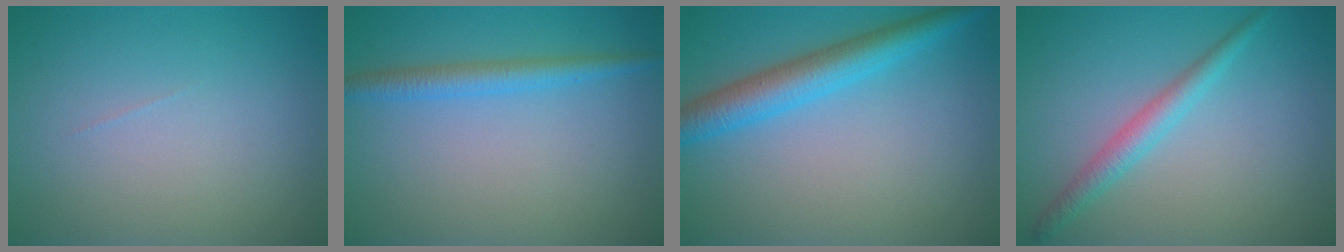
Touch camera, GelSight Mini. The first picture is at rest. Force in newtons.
{"total": 2.4, "press": 2.4, "slide": 0.1}
{"total": 4.7, "press": 4.7, "slide": 0.1}
{"total": 2.4, "press": 2.4, "slide": 0.0}